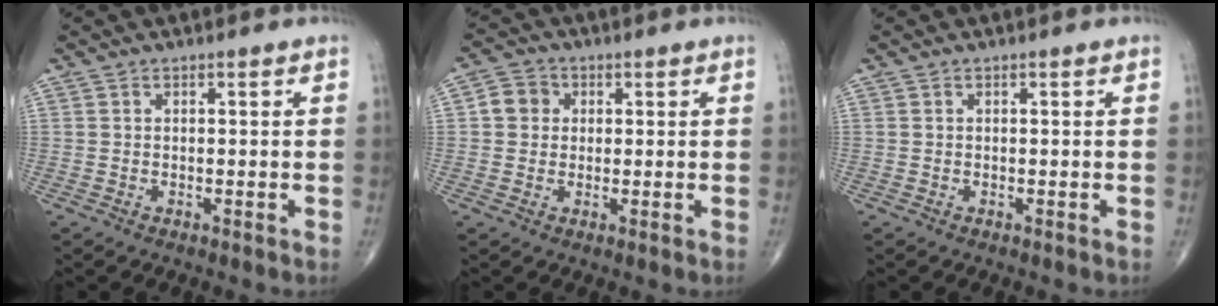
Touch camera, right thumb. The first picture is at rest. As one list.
[{"total": 4.5, "force": [0.7, 4.1, 1.7], "torque": [-0.014, 0.007, 0.003]}, {"total": 0.0}]